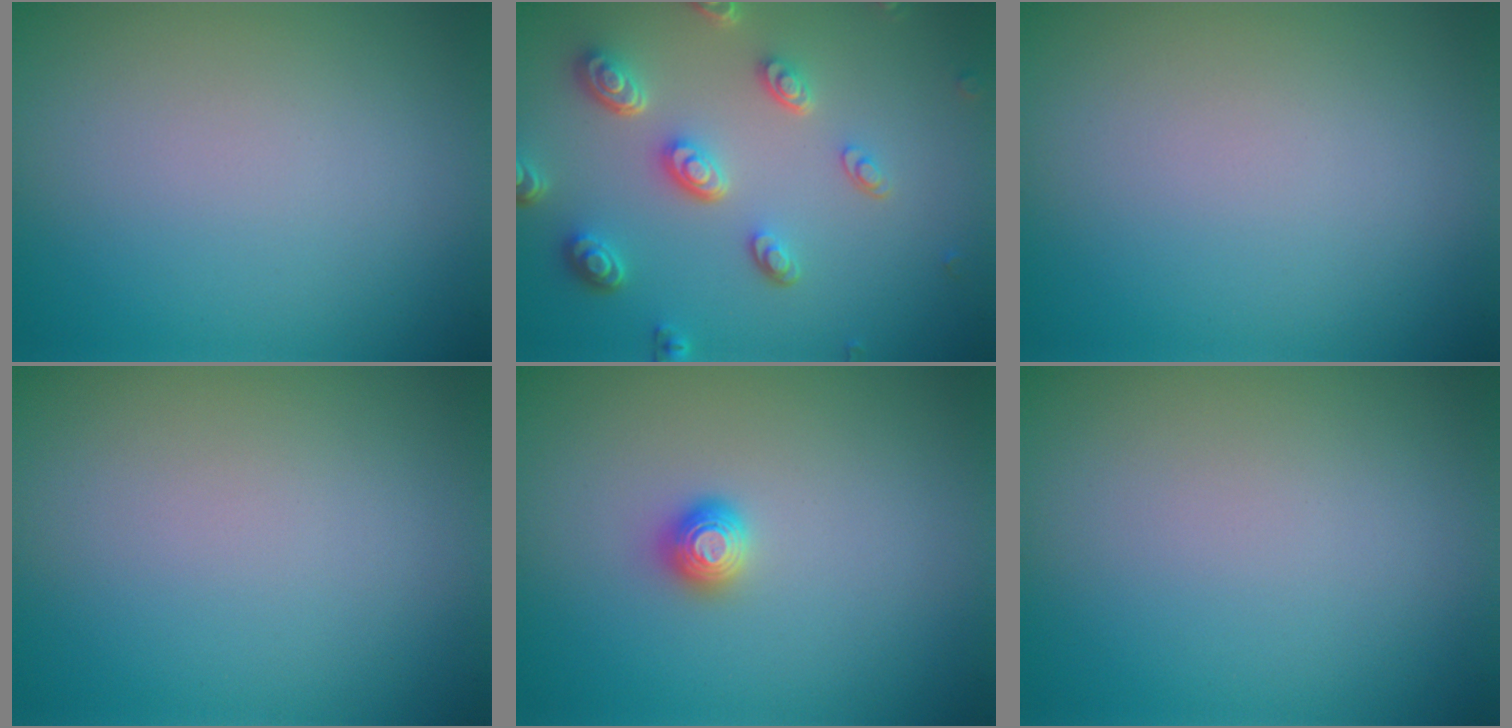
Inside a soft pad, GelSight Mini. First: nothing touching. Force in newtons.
{"total": 5.3, "press": 3.9, "slide": 3.6}
{"total": 0.0}
{"total": 0.0}
{"total": 1.2, "press": 1.1, "slide": 0.2}
{"total": 0.0}